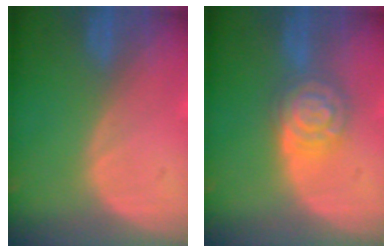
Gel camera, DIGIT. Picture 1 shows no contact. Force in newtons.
{"total": 6.6, "press": 6.6, "slide": 0.4}